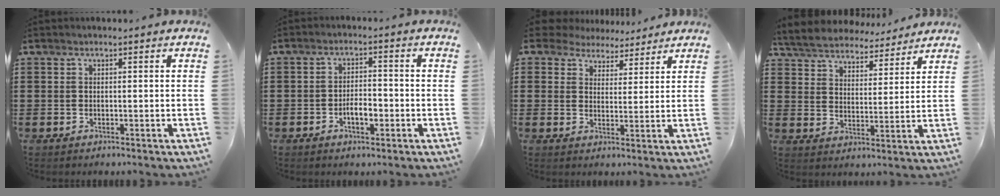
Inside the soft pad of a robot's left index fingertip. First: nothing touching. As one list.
[{"total": 3.8, "force": [-1.3, 1.6, 3.2], "torque": [-0.057, 0.006, -0.024]}, {"total": 5.0, "force": [4.5, 2.1, 0.2], "torque": [-0.027, -0.008, 0.085]}, {"total": 5.6, "force": [5.6, 0.7, 0.1], "torque": [-0.034, -0.037, 0.097]}]